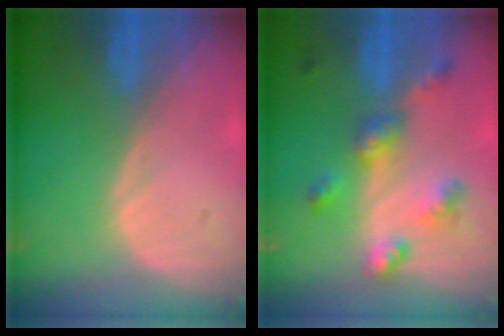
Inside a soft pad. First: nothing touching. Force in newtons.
{"total": 6.8, "press": 6.0, "slide": 3.3}